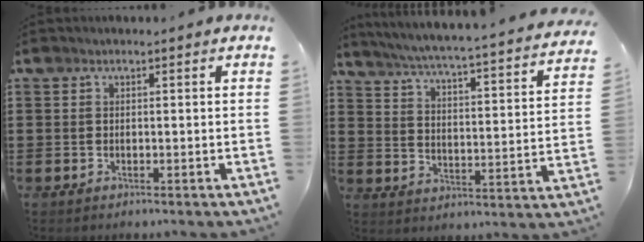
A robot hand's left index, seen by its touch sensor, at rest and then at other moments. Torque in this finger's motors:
{"motor_torque": [1.96, 0.18, 1.05, 0.21]}